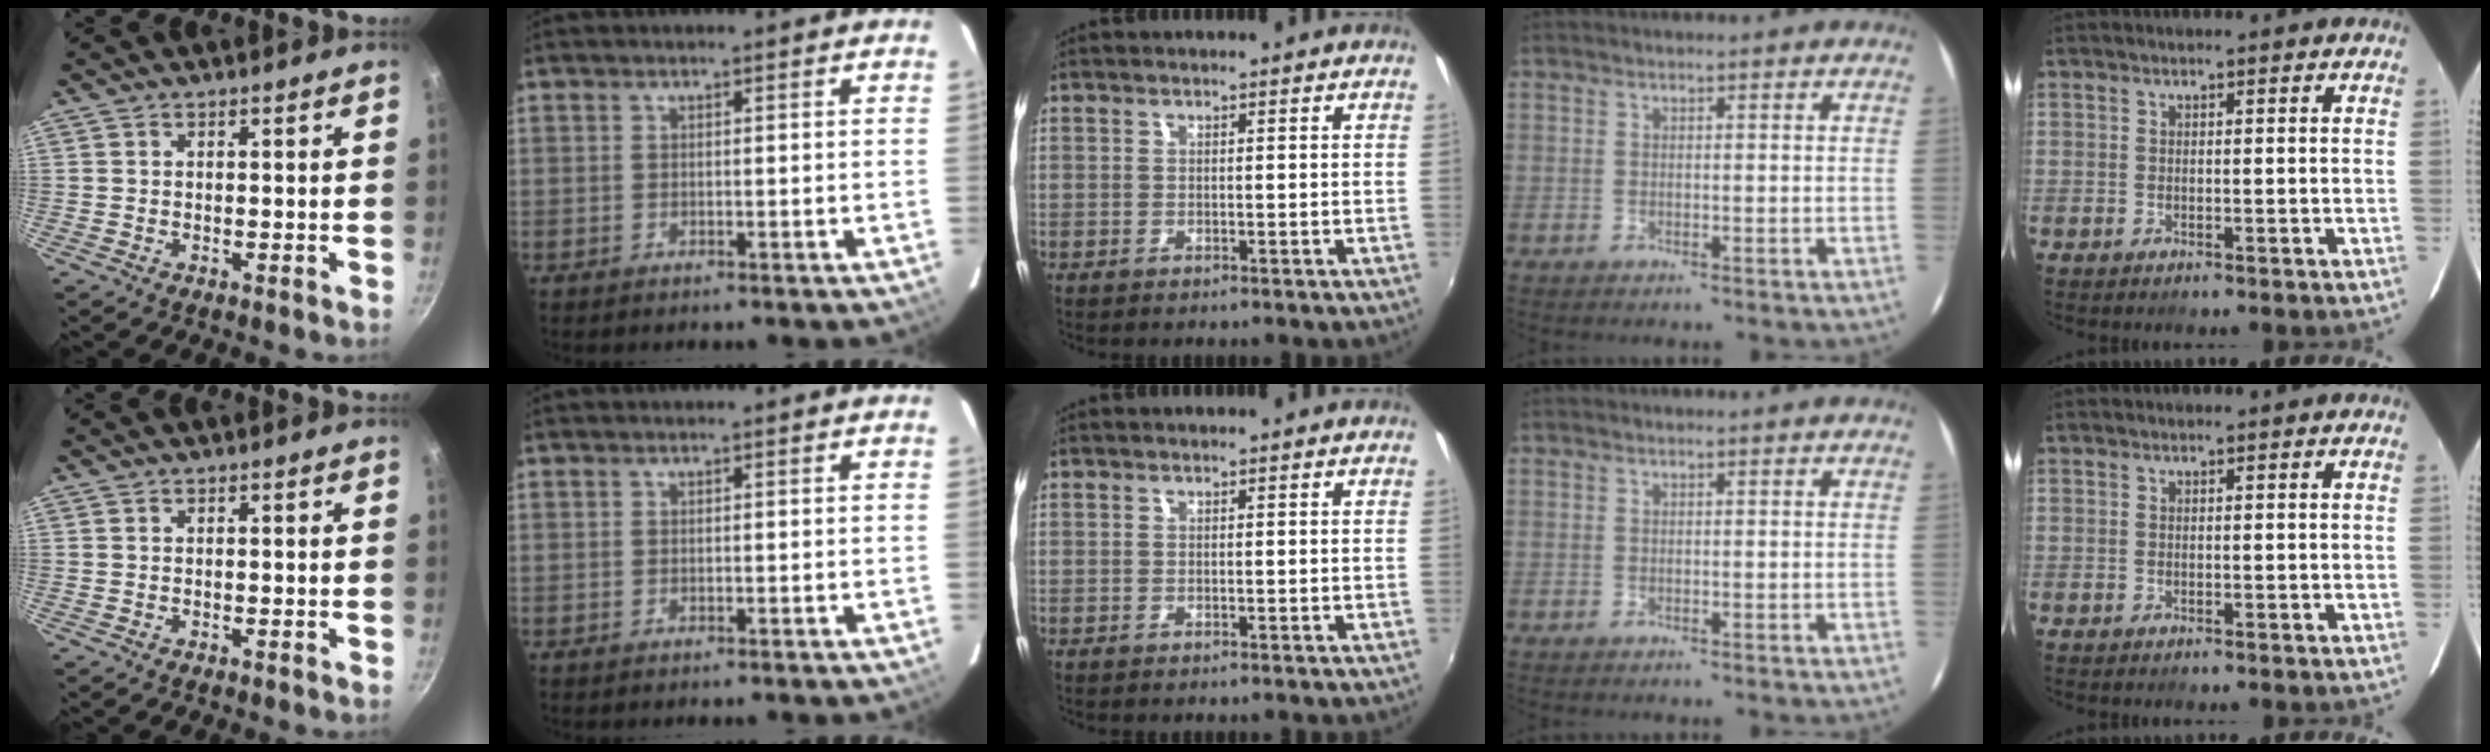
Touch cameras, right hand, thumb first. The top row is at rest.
{}